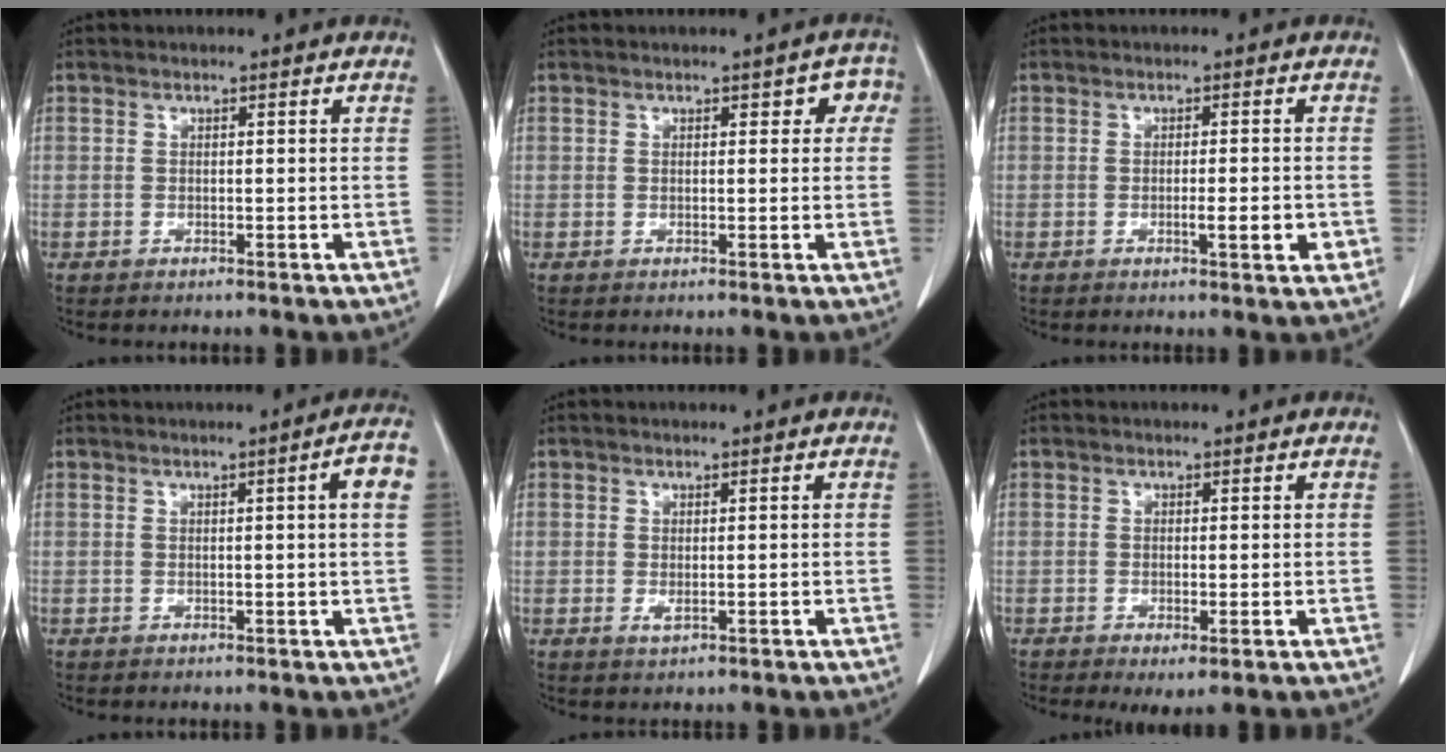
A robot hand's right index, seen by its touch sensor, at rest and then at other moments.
{"total": 2.9, "force": [1.0, 1.8, 2.1], "torque": [-0.007, 0.015, 0.006]}
{"total": 3.5, "force": [-0.9, 0.6, 3.3], "torque": [-0.049, -0.001, -0.010]}
{"total": 3.8, "force": [0.8, -0.4, 3.7], "torque": [-0.044, 0.003, 0.010]}
{"total": 0.9, "force": [-0.1, 0.5, 0.7], "torque": [-0.012, -0.003, 0.001]}
{"total": 2.3, "force": [-0.8, 0.3, 2.1], "torque": [-0.030, -0.010, -0.007]}